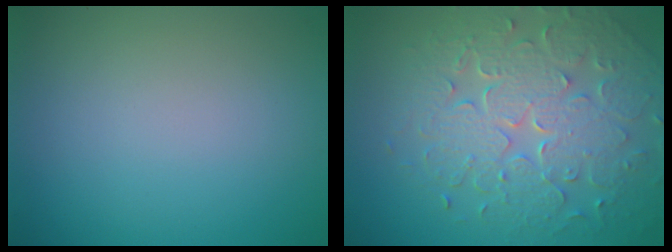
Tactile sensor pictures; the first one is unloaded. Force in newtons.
{"total": 7.8, "press": 5.6, "slide": 5.4}